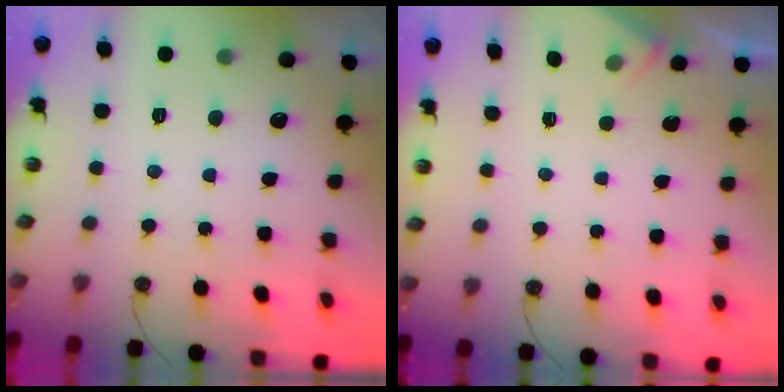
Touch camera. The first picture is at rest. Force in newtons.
{"total": 1.8, "press": 1.8, "slide": 0.4}